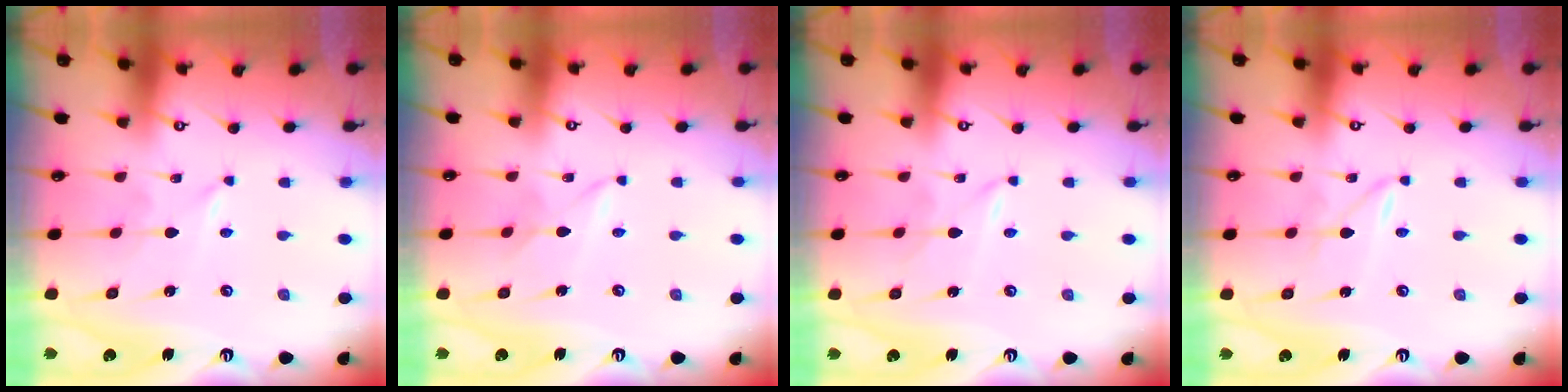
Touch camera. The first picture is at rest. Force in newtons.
{"total": 1.8, "press": 1.7, "slide": 0.3}
{"total": 1.5, "press": 1.4, "slide": 0.2}
{"total": 2.0, "press": 2.0, "slide": 0.2}